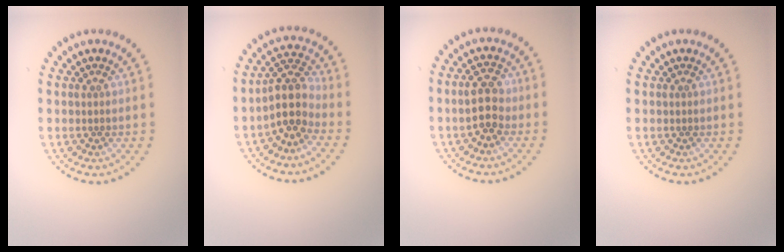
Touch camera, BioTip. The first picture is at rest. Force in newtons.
{"total": 3.8, "press": 3.0, "slide": 2.3}
{"total": 3.0, "press": 3.0, "slide": 0.4}
{"total": 0.0}